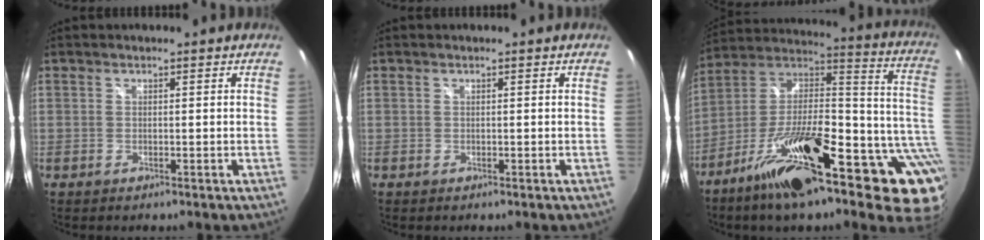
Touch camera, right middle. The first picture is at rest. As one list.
[{"total": 0.0}, {"total": 30.2, "force": [-12.2, 12.1, 24.9], "torque": [-0.354, 0.017, -0.196]}]